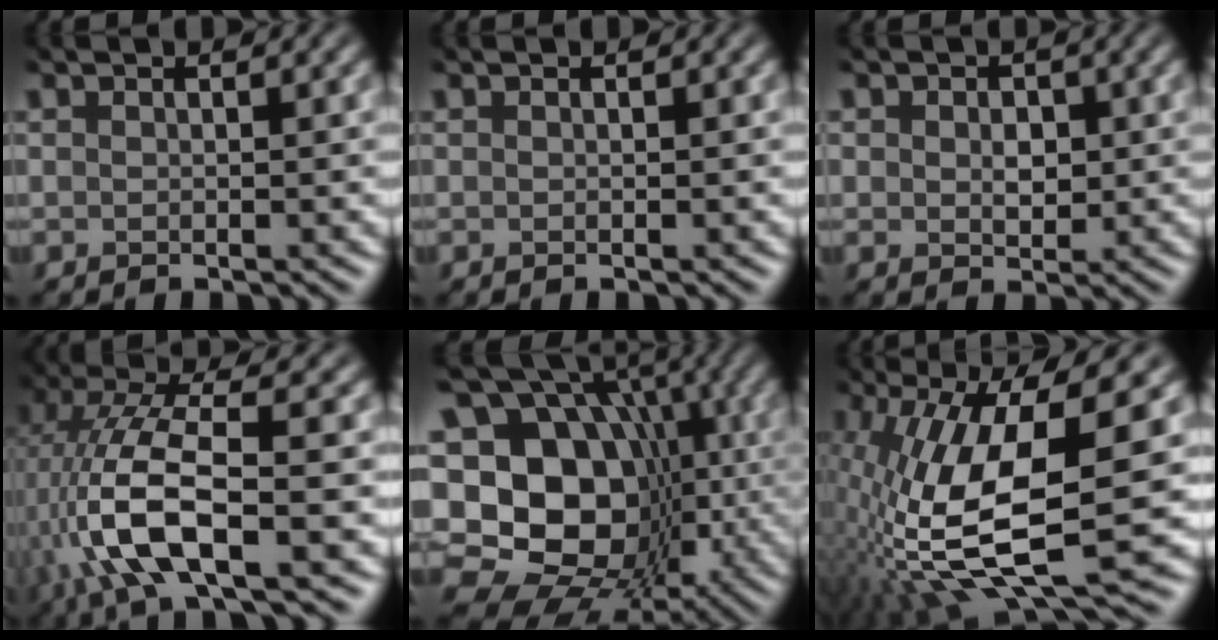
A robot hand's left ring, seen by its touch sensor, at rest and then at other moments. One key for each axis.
{"total": 0.0}
{"total": 1.2, "fx": -1.0, "fy": 0.7, "fz": 0.0, "tx": -0.033, "ty": -0.024, "tz": 0.019}
{"total": 7.5, "fx": -4.1, "fy": 1.4, "fz": 6.1, "tx": -0.165, "ty": -0.015, "tz": -0.050}
{"total": 17.8, "fx": -3.6, "fy": 14.8, "fz": 9.2, "tx": -0.178, "ty": -0.003, "tz": -0.050}
{"total": 11.1, "fx": -2.7, "fy": 3.5, "fz": 10.2, "tx": -0.232, "ty": -0.039, "tz": -0.017}